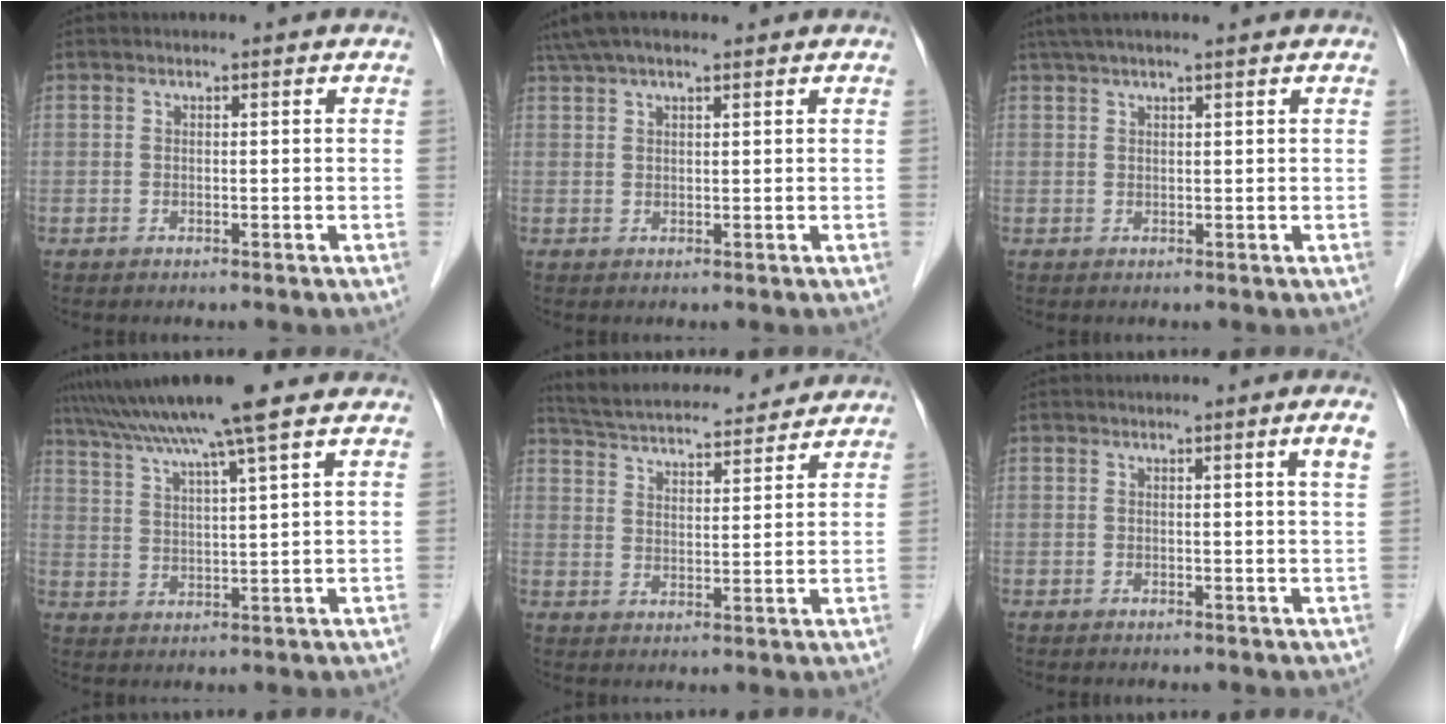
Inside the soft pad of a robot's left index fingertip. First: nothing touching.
{"total": 7.0, "force": [5.5, 1.6, 4.0], "torque": [-0.074, 0.044, 0.099]}
{"total": 6.9, "force": [5.6, 0.4, 4.0], "torque": [-0.064, 0.038, 0.087]}
{"total": 11.3, "force": [9.1, -1.4, 6.5], "torque": [-0.117, 0.020, 0.145]}
{"total": 17.9, "force": [16.6, 3.2, 6.0], "torque": [-0.107, 0.033, 0.246]}
{"total": 2.0, "force": [0.9, -0.7, 1.7], "torque": [-0.024, -0.007, 0.015]}